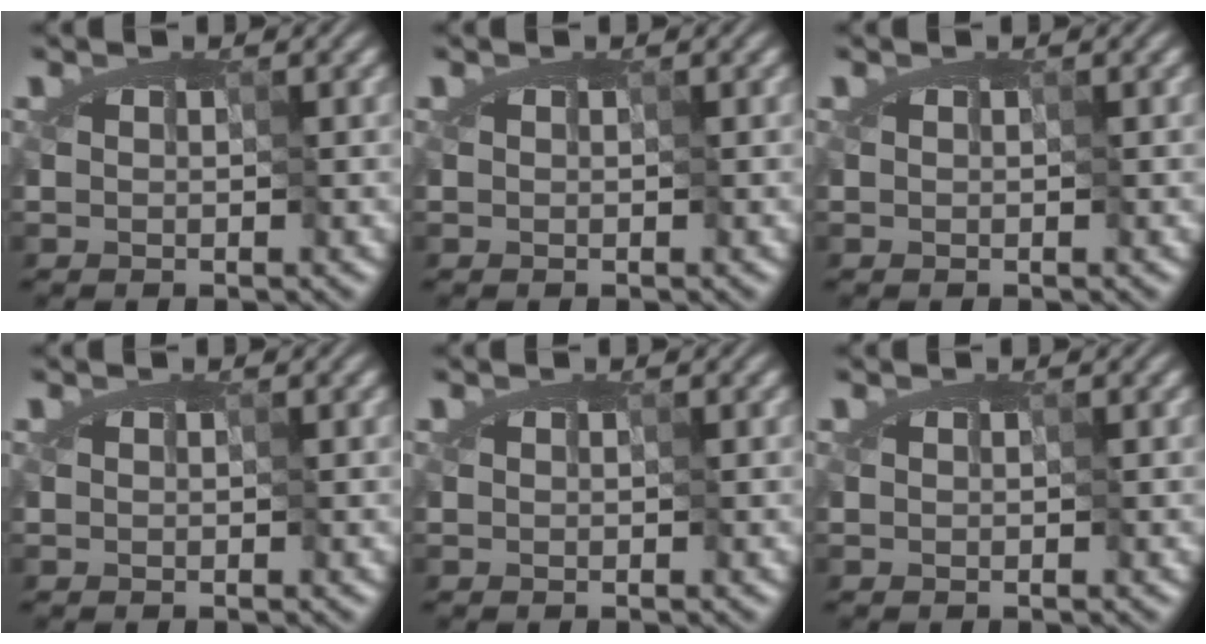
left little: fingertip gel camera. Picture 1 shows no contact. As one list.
[{"total": 0.0}, {"total": 0.0}, {"total": 0.0}, {"total": 0.0}, {"total": 0.0}]